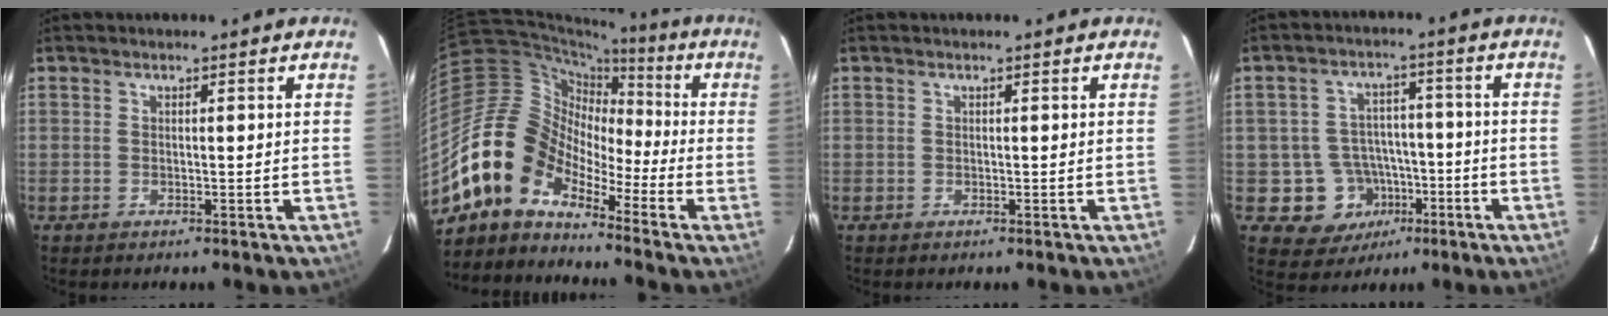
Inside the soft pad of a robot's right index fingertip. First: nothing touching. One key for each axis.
{"total": 12.2, "fx": -9.1, "fy": 7.0, "fz": 4.2, "tx": -0.076, "ty": 0.031, "tz": -0.198}
{"total": 0.0}
{"total": 9.5, "fx": -3.9, "fy": 8.5, "fz": 2.0, "tx": -0.049, "ty": 0.034, "tz": -0.038}